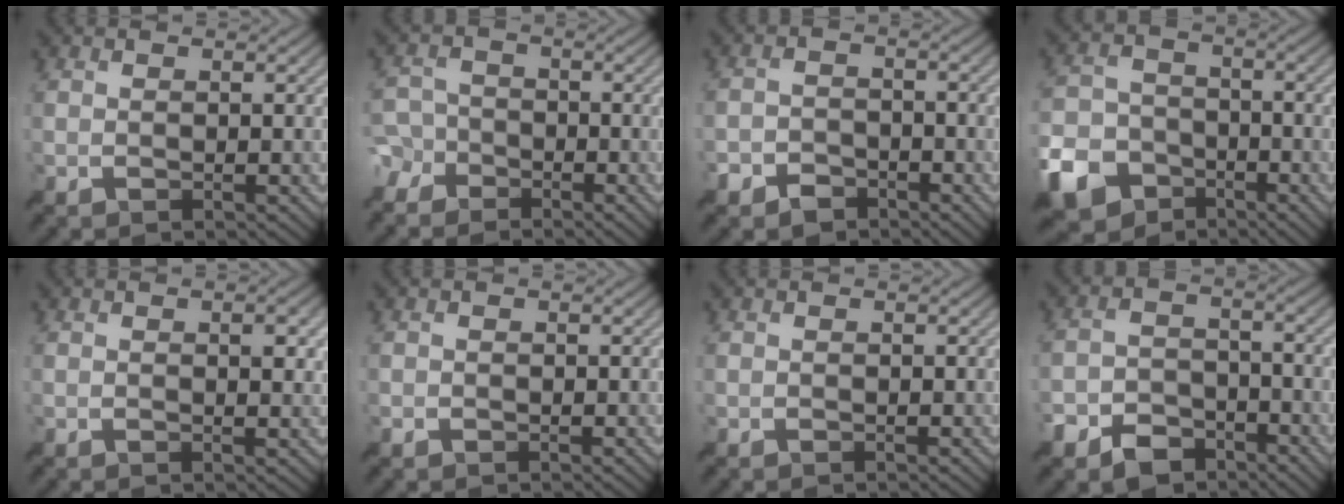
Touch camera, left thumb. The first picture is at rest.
{"total": 6.3, "force": [-3.8, 4.9, 1.1], "torque": [-0.028, -0.010, -0.095]}
{"total": 3.7, "force": [-2.9, 2.0, 1.1], "torque": [-0.018, -0.001, -0.059]}
{"total": 9.0, "force": [-5.5, 6.0, 3.8], "torque": [-0.096, -0.011, -0.124]}
{"total": 2.2, "force": [0.4, 0.6, 2.1], "torque": [-0.034, 0.002, 0.006]}
{"total": 0.7, "force": [-0.6, 0.4, 0.2], "torque": [-0.007, 0.000, -0.012]}
{"total": 0.0}
{"total": 6.5, "force": [-4.9, 3.5, 2.5], "torque": [-0.048, -0.005, -0.100]}